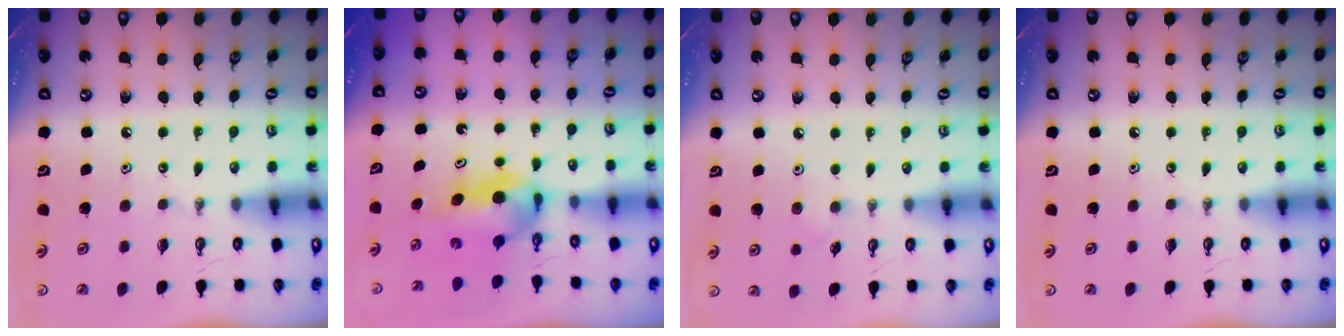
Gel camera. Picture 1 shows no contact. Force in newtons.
{"total": 5.8, "press": 5.2, "slide": 2.6}
{"total": 3.9, "press": 3.8, "slide": 0.8}
{"total": 0.0}